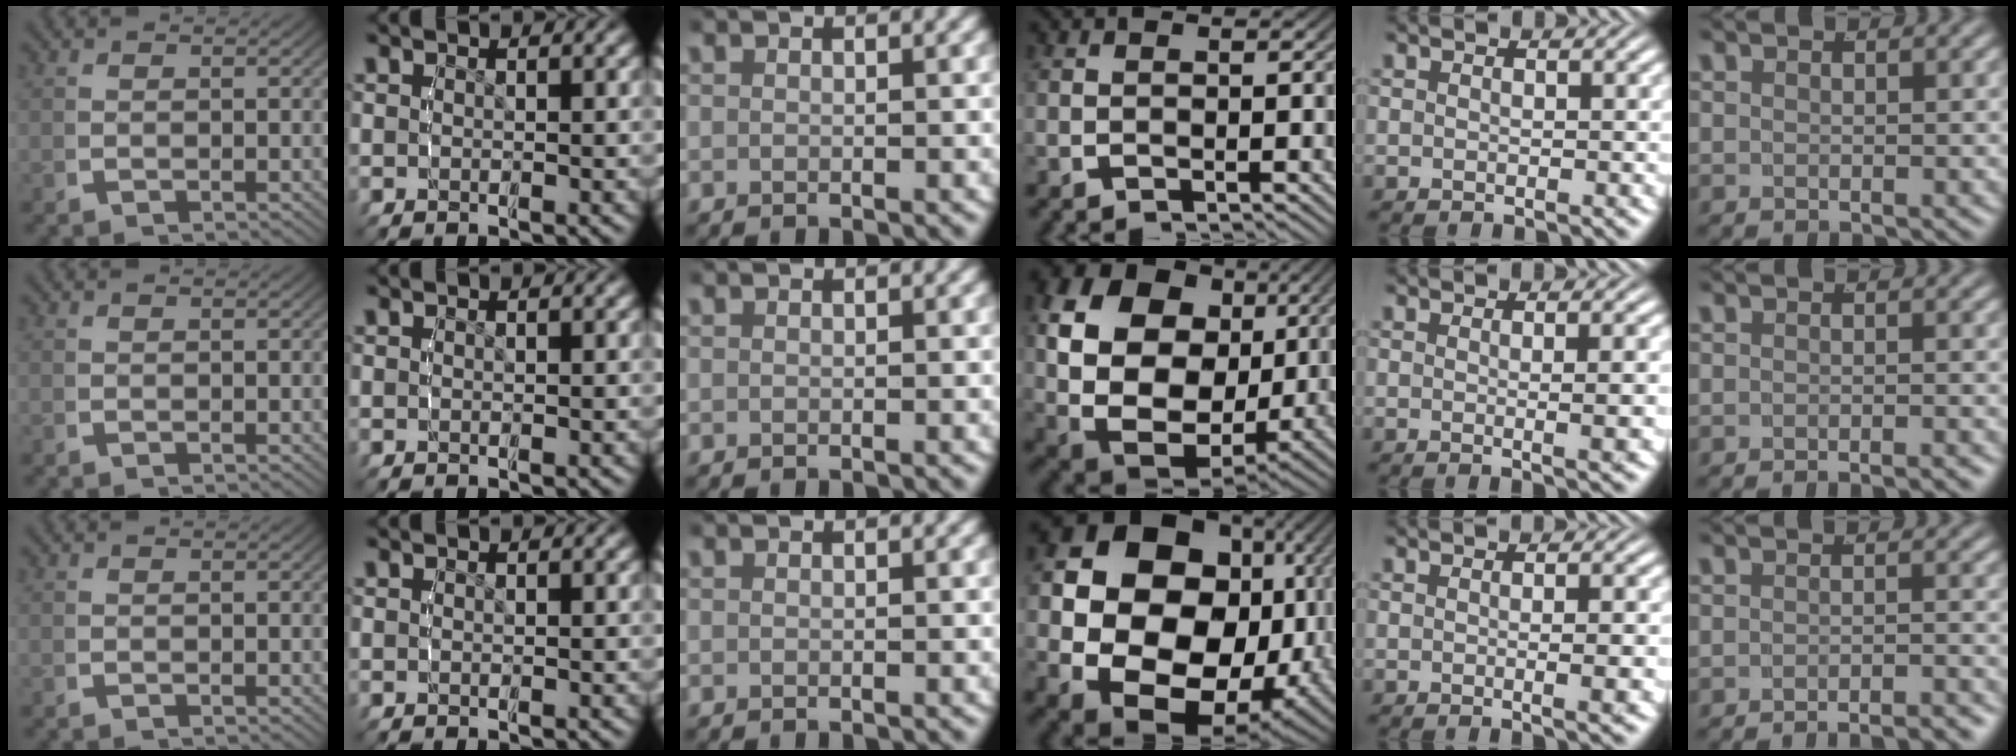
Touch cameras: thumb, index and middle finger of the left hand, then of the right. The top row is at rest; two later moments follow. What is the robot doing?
{"motion": "lift_and_place", "object": "cloth"}